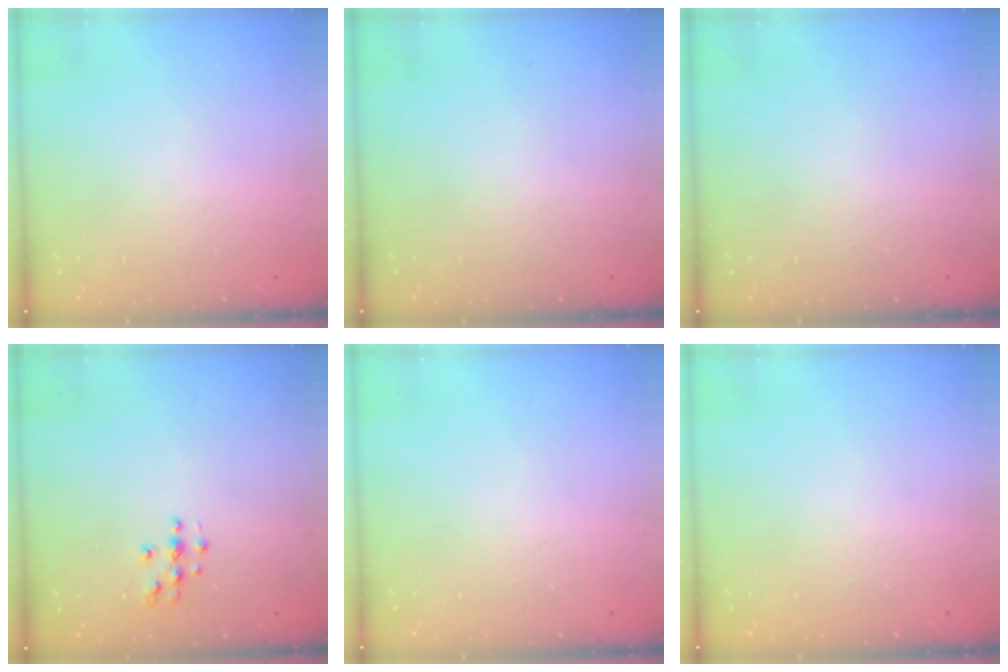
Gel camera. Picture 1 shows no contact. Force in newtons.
{"total": 0.0}
{"total": 0.0}
{"total": 3.8, "press": 3.8, "slide": 0.2}
{"total": 0.0}
{"total": 0.0}